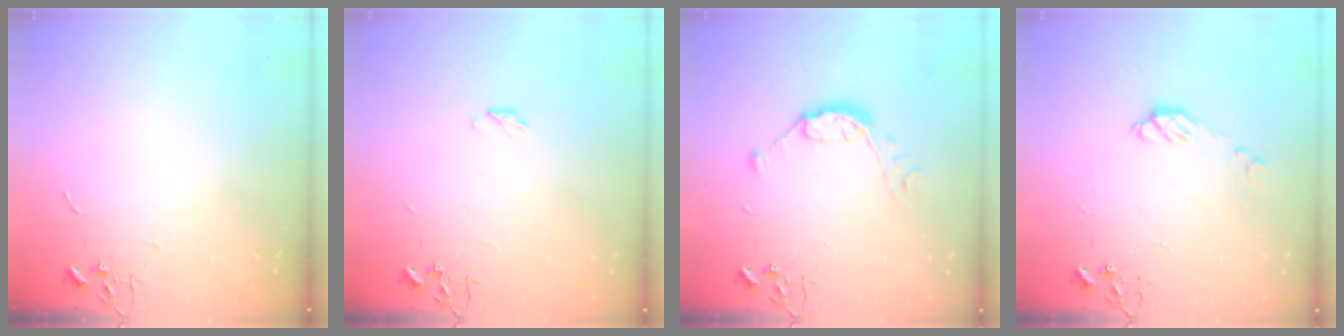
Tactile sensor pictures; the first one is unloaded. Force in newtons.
{"total": 3.7, "press": 3.7, "slide": 0.5}
{"total": 9.8, "press": 9.8, "slide": 0.8}
{"total": 7.1, "press": 7.1, "slide": 0.5}